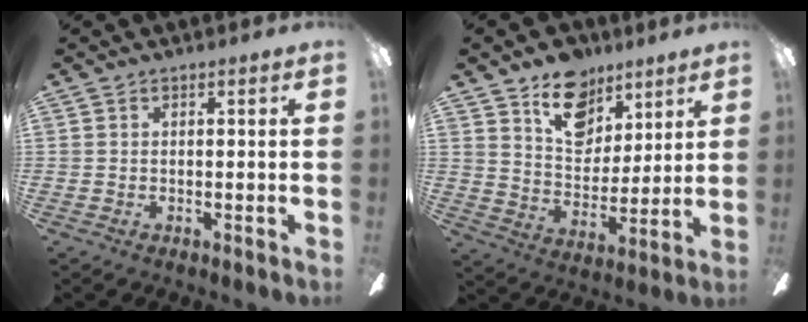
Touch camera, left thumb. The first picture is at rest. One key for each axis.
{"total": 14.3, "fx": 9.4, "fy": 9.2, "fz": 5.6, "tx": -0.074, "ty": -0.051, "tz": 0.175}